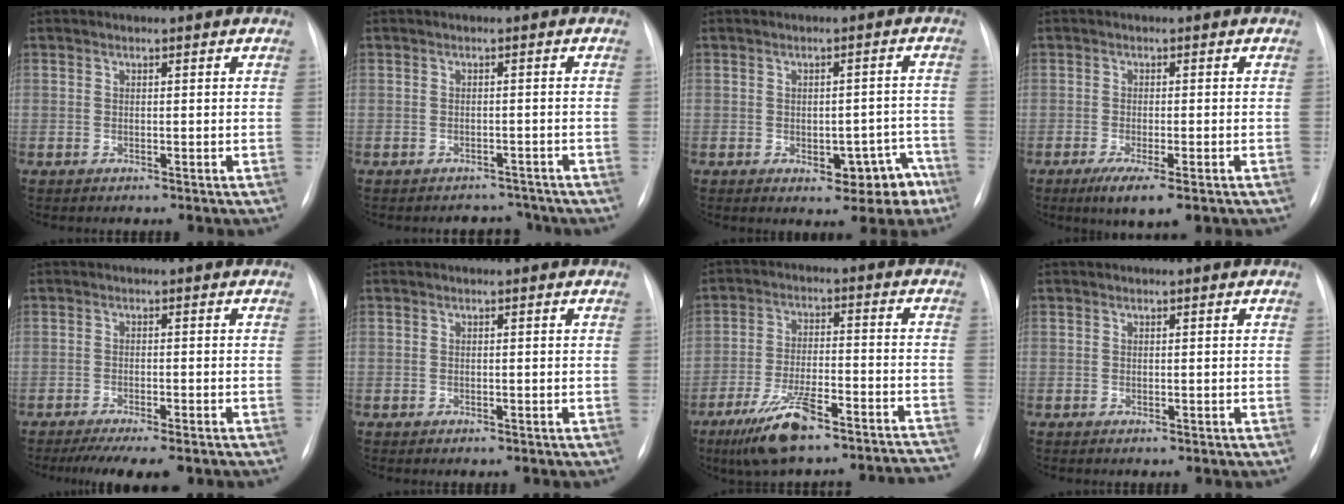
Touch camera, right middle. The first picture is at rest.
{"total": 3.0, "force": [-2.7, 1.1, -0.5], "torque": [0.010, 0.007, -0.036]}
{"total": 6.7, "force": [-3.5, 3.5, 4.5], "torque": [-0.033, 0.027, -0.035]}
{"total": 5.4, "force": [-3.2, 0.8, 4.3], "torque": [-0.071, -0.014, -0.048]}
{"total": 9.1, "force": [-7.3, 1.7, 5.2], "torque": [-0.064, -0.009, -0.104]}
{"total": 0.0}
{"total": 17.1, "force": [-14.2, 3.0, 9.1], "torque": [-0.113, 0.022, -0.220]}
{"total": 0.0}